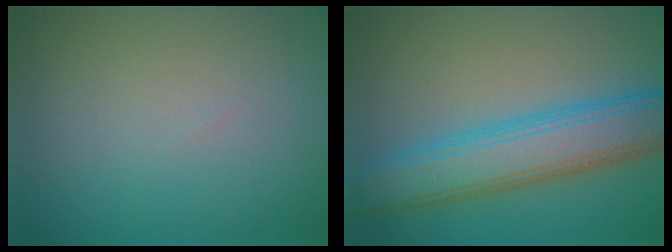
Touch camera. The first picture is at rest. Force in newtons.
{"total": 7.7, "press": 7.7, "slide": 0.2}